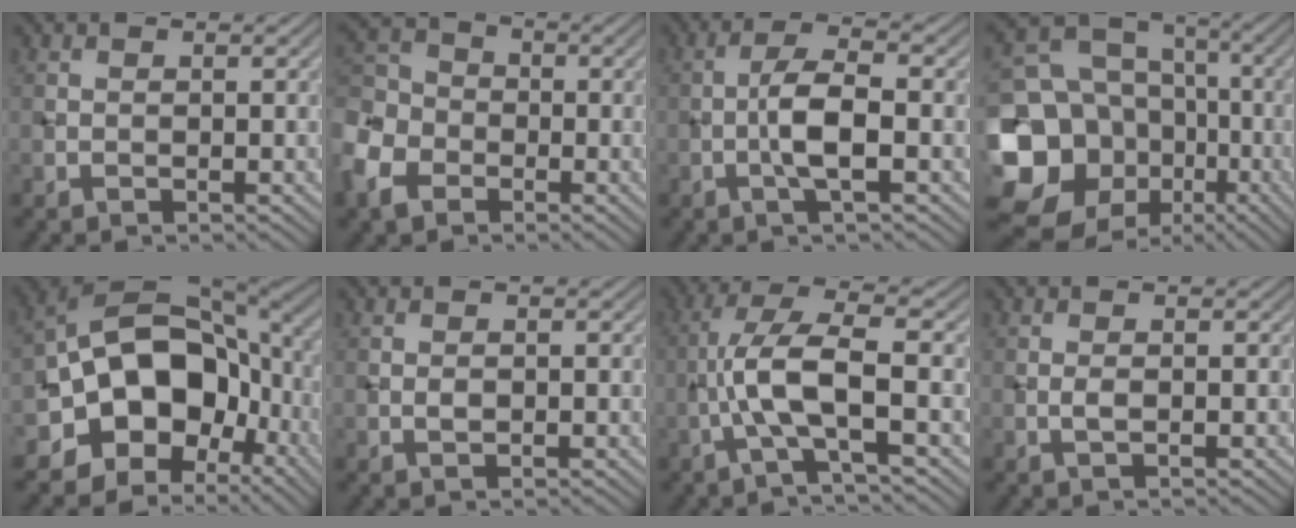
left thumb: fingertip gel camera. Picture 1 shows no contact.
{"total": 8.5, "force": [-4.2, 6.3, 3.9], "torque": [-0.120, -0.010, -0.107]}
{"total": 5.0, "force": [-1.1, 1.2, 4.7], "torque": [-0.093, 0.013, -0.029]}
{"total": 18.9, "force": [-4.0, 16.3, 8.8], "torque": [-0.230, -0.021, -0.071]}
{"total": 16.3, "force": [-3.7, 12.2, 10.2], "torque": [-0.181, -0.010, -0.067]}
{"total": 1.0, "force": [0.0, 0.7, 0.7], "torque": [-0.011, 0.001, 0.000]}
{"total": 7.5, "force": [-1.7, 1.7, 7.1], "torque": [-0.142, 0.020, -0.043]}
{"total": 1.1, "force": [-0.1, 0.4, 1.0], "torque": [-0.022, 0.001, -0.002]}